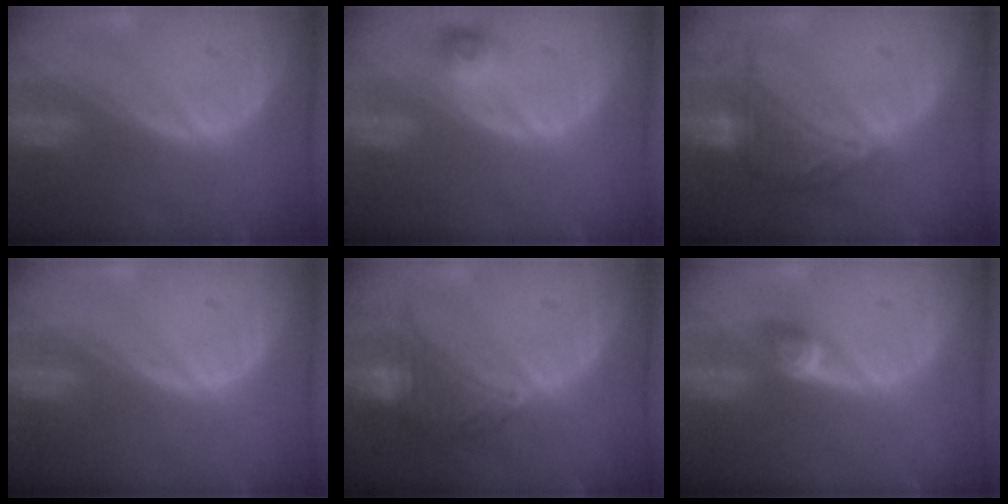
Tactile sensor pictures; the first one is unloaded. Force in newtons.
{"total": 2.5, "press": 2.3, "slide": 1.0}
{"total": 8.2, "press": 8.2, "slide": 0.4}
{"total": 0.0}
{"total": 7.4, "press": 7.1, "slide": 2.1}
{"total": 3.0, "press": 2.6, "slide": 1.5}